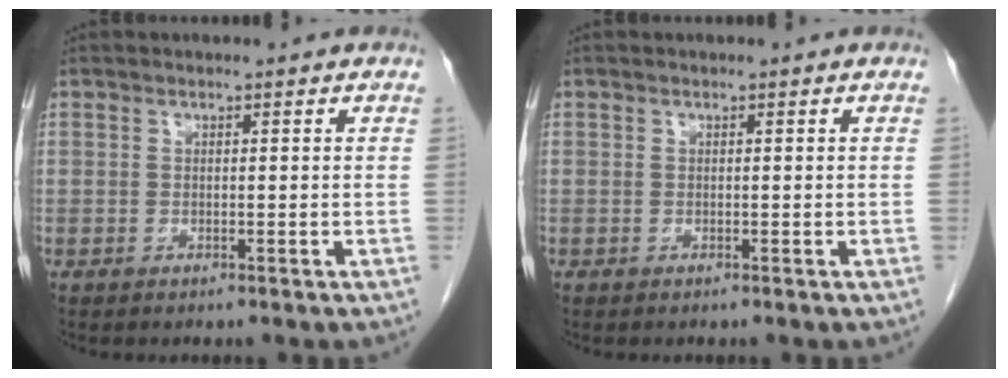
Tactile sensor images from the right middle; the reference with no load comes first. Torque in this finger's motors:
{"motor_torque": [-0.06, 0.05, 0.05, -0.01]}